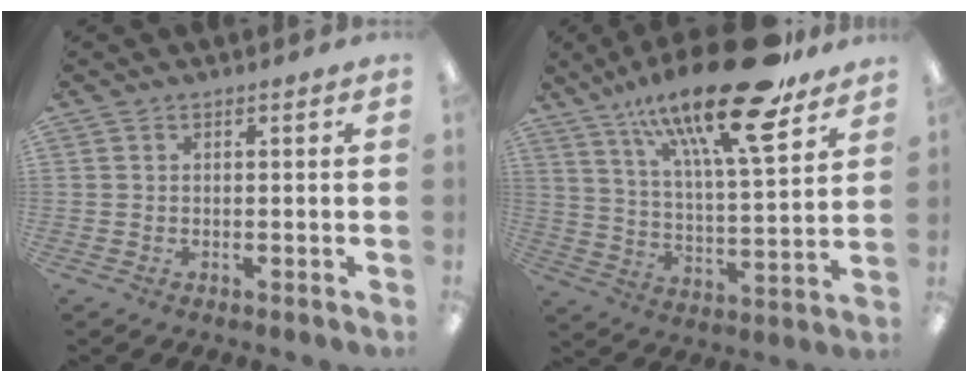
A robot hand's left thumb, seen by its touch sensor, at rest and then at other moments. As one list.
[{"total": 23.7, "force": [16.4, 6.1, 16.1], "torque": [-0.263, -0.097, 0.266]}]